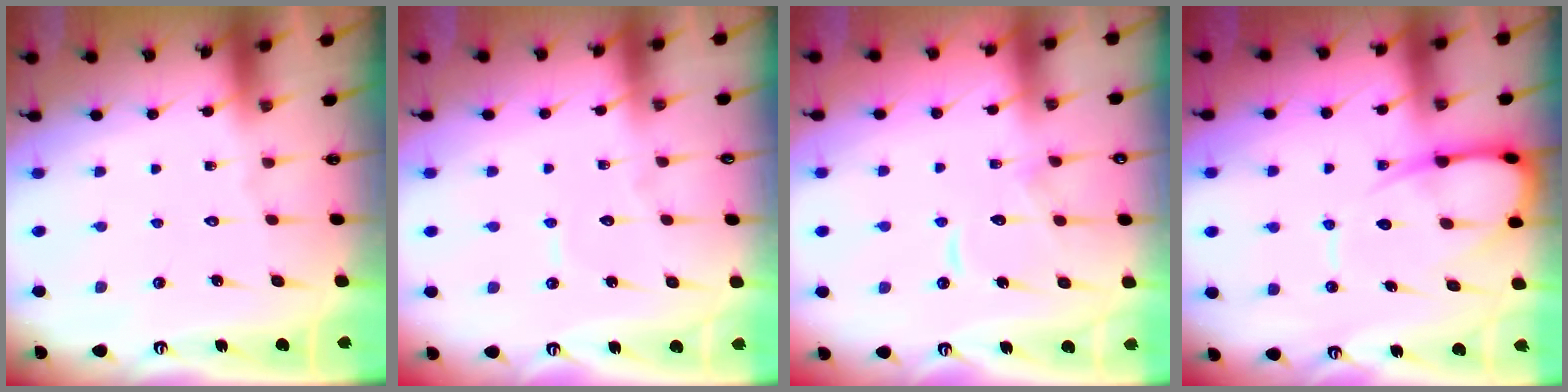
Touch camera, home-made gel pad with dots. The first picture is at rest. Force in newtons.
{"total": 3.5, "press": 3.5, "slide": 0.2}
{"total": 9.4, "press": 9.4, "slide": 1.0}
{"total": 10.5, "press": 10.4, "slide": 1.4}